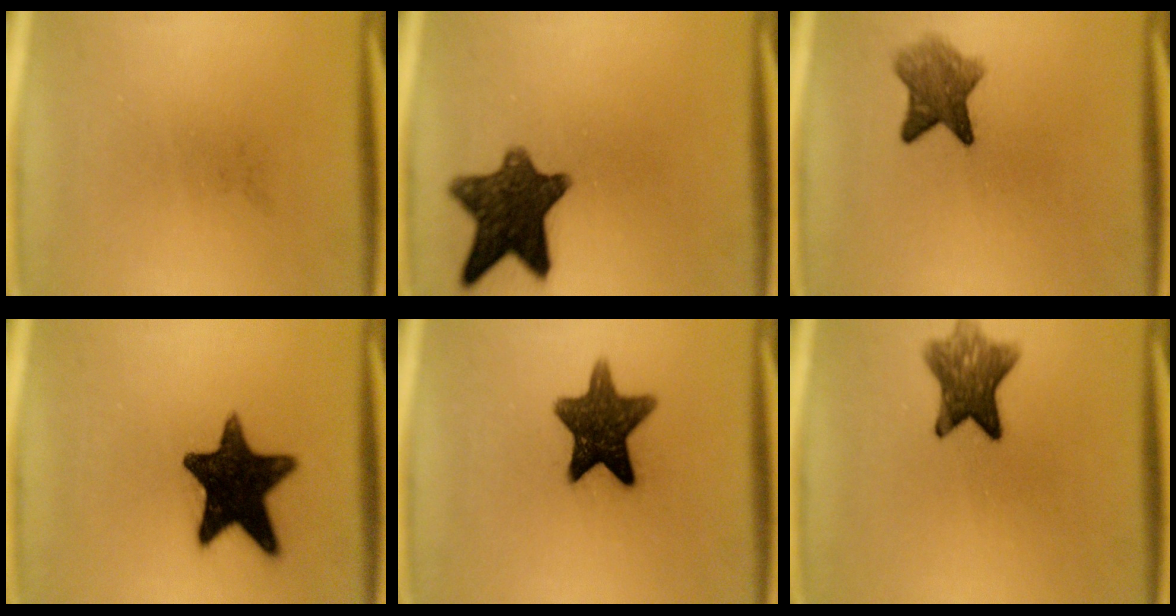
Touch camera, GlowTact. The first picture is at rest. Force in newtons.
{"total": 12.0}
{"total": 5.7}
{"total": 16.1}
{"total": 12.2}
{"total": 7.6}